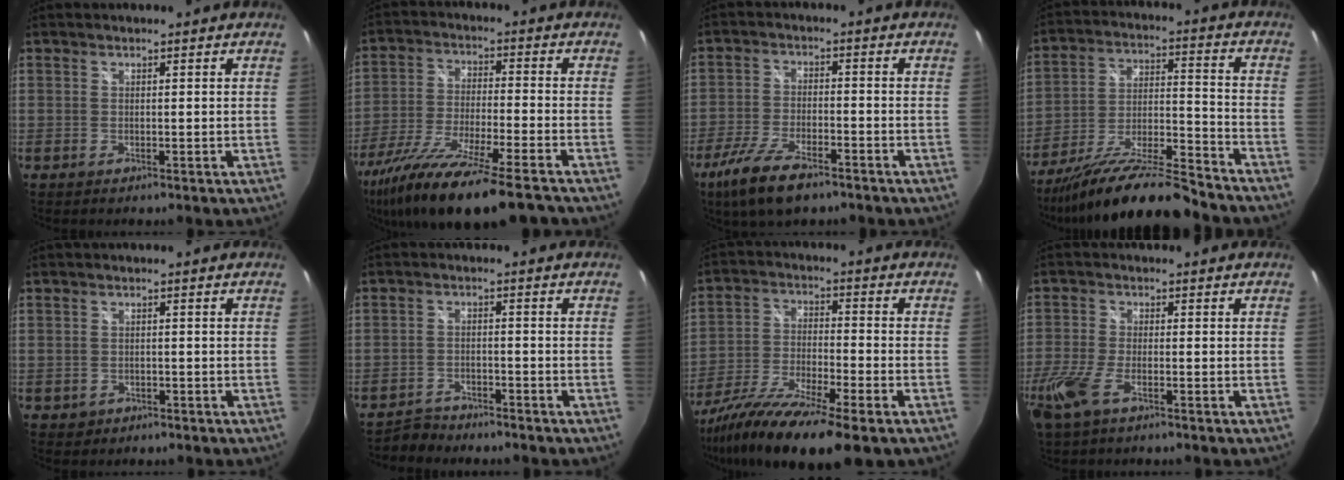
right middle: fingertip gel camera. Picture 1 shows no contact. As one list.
[{"total": 19.3, "force": [-14.9, 1.5, 12.1], "torque": [-0.242, -0.057, -0.263]}, {"total": 10.7, "force": [-7.4, 3.5, 6.9], "torque": [-0.164, -0.025, -0.140]}, {"total": 18.7, "force": [-16.3, 1.5, 9.0], "torque": [-0.170, -0.027, -0.266]}, {"total": 2.3, "force": [-0.8, 2.0, 0.7], "torque": [-0.020, -0.003, -0.008]}, {"total": 4.5, "force": [-4.2, 1.6, 0.4], "torque": [-0.022, -0.001, -0.072]}, {"total": 16.8, "force": [-11.9, 2.2, 11.5], "torque": [-0.231, -0.052, -0.218]}, {"total": 8.3, "force": [-4.7, 3.1, 6.1], "torque": [-0.154, -0.020, -0.092]}]